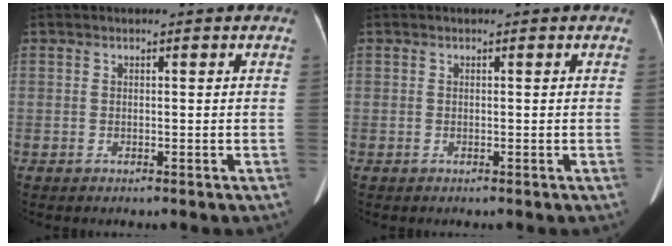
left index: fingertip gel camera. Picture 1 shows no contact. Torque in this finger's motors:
{"motor_torque": [-0.01, 0.01, 0.00, 0.01]}